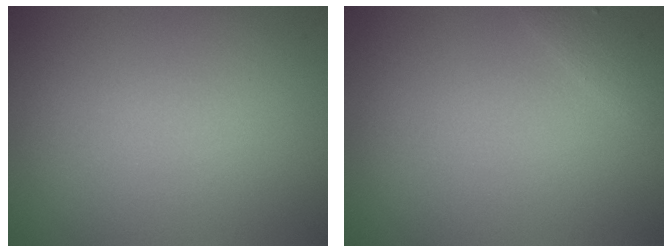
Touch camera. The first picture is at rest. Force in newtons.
{"total": 0.8, "press": 0.8, "slide": 0.1}